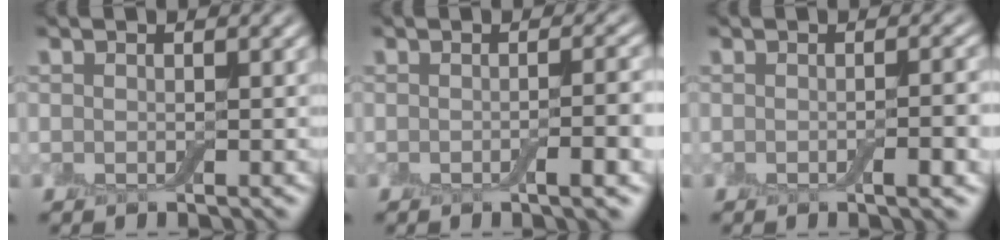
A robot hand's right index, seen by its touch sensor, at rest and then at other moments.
{"total": 3.3, "force": [-0.8, 0.8, 3.1], "torque": [-0.040, 0.003, -0.017]}
{"total": 2.7, "force": [-0.7, 0.6, 2.5], "torque": [-0.032, 0.002, -0.012]}